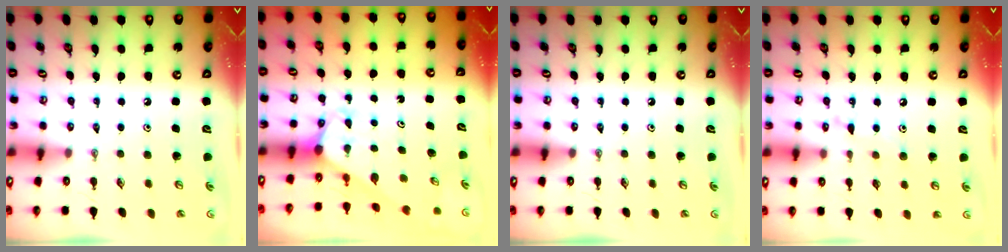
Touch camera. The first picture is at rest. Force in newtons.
{"total": 2.9, "press": 2.9, "slide": 0.0}
{"total": 0.0}
{"total": 6.5, "press": 6.5, "slide": 0.4}